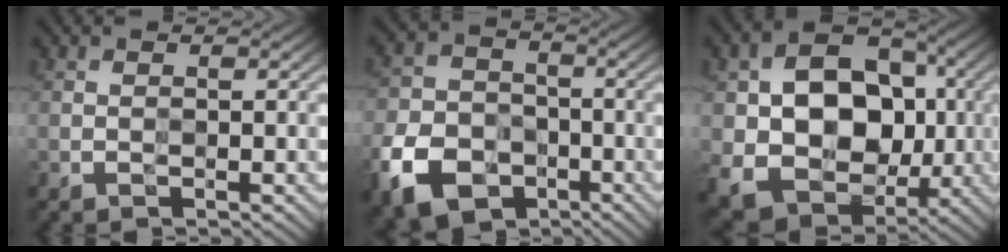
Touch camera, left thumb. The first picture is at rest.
{"total": 10.4, "force": [-5.2, 7.4, 5.1], "torque": [-0.125, -0.026, -0.110]}
{"total": 14.5, "force": [-0.6, 11.3, 9.1], "torque": [-0.169, -0.019, -0.011]}